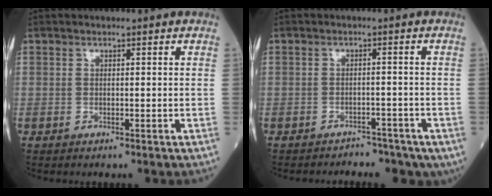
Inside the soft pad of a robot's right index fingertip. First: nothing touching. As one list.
[{"total": 5.8, "force": [-4.9, 3.1, 0.8], "torque": [0.001, 0.010, -0.055]}]